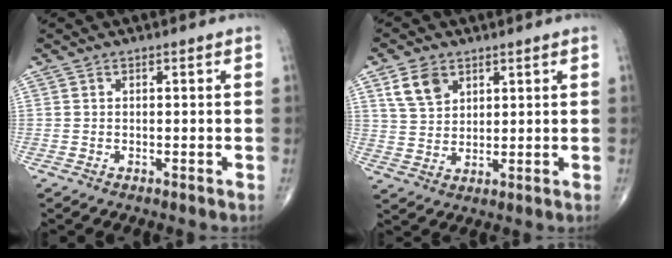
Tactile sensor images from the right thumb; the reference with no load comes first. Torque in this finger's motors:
{"motor_torque": [-0.68, 0.78, 0.21, 0.04, 0.23]}